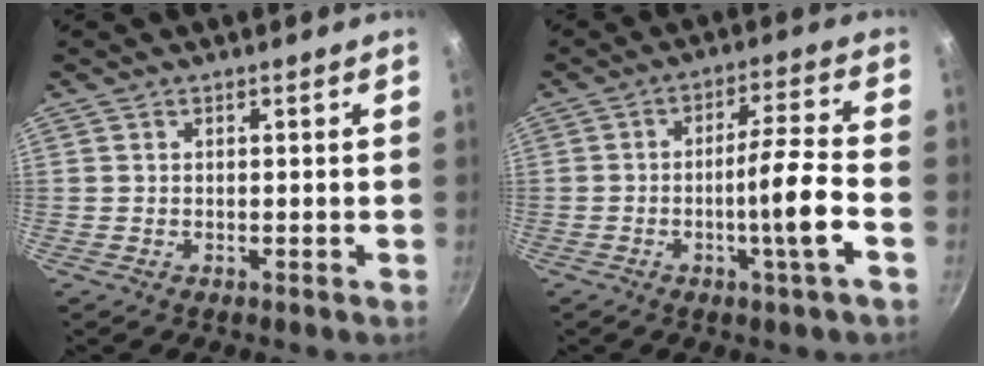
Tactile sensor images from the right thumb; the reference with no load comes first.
{"total": 9.8, "force": [-3.2, 0.1, 9.2], "torque": [-0.147, 0.026, -0.054]}